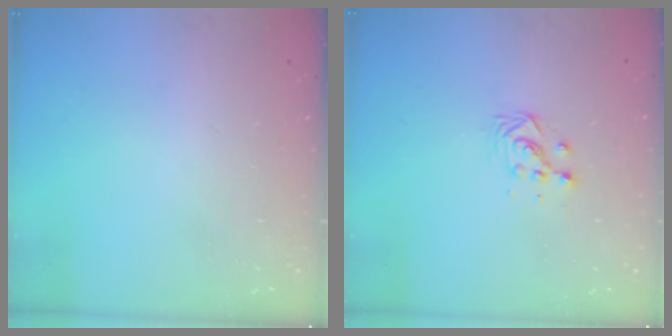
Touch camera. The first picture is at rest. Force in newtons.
{"total": 3.2, "press": 3.2, "slide": 0.5}